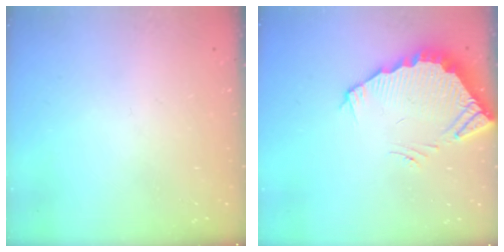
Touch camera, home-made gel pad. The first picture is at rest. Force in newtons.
{"total": 3.7, "press": 3.7, "slide": 0.2}